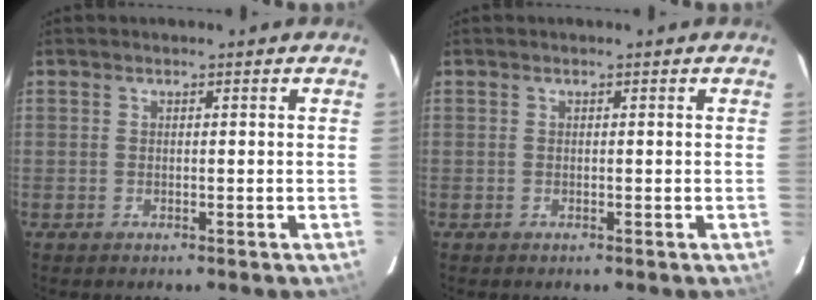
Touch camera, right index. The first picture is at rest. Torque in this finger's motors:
{"motor_torque": [0.00, 0.00, 0.00, 0.00]}